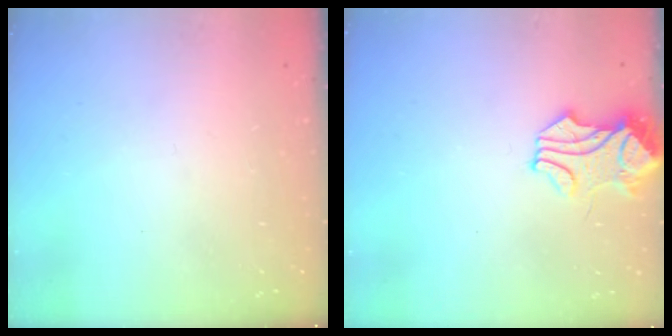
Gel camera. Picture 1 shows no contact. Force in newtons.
{"total": 1.7, "press": 1.5, "slide": 0.8}